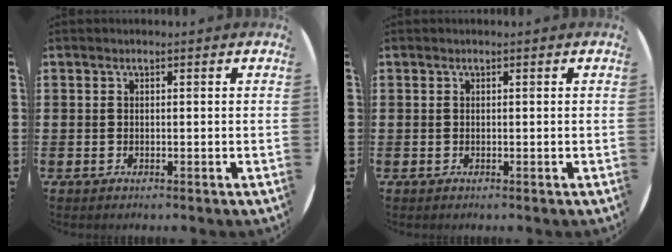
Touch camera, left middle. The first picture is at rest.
{"total": 0.0}